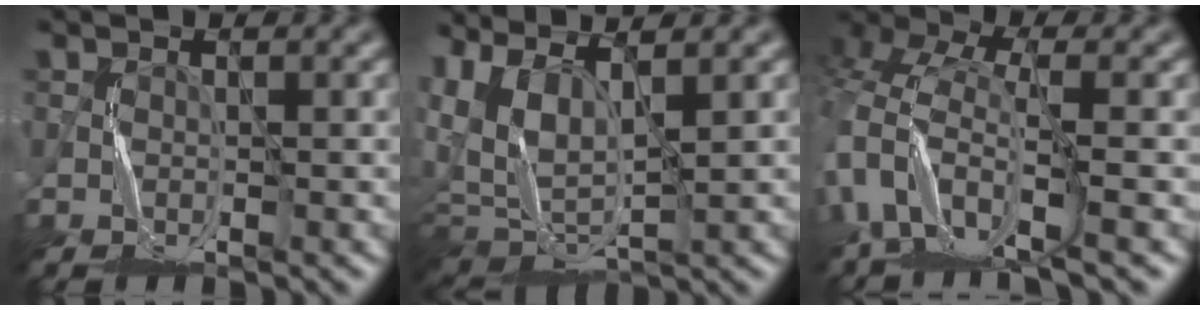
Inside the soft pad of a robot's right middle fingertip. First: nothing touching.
{"total": 6.9, "force": [1.9, 3.7, 5.5], "torque": [-0.135, 0.001, 0.039]}
{"total": 8.1, "force": [-3.2, 4.1, 6.2], "torque": [-0.144, -0.012, -0.068]}